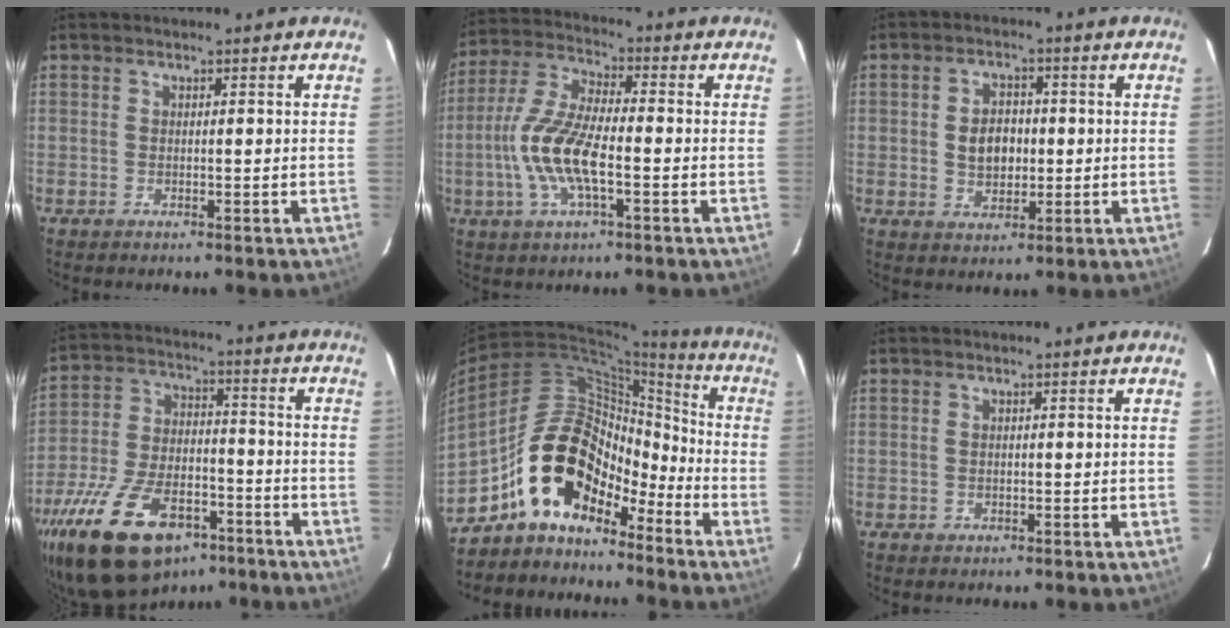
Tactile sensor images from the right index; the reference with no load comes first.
{"total": 12.6, "force": [-2.9, 4.0, 11.6], "torque": [-0.249, 0.000, -0.062]}
{"total": 5.7, "force": [0.0, 3.9, 4.1], "torque": [-0.075, 0.008, 0.005]}
{"total": 23.7, "force": [-15.2, 11.8, 13.9], "torque": [-0.289, -0.021, -0.242]}
{"total": 14.4, "force": [-10.3, 7.6, 6.6], "torque": [-0.107, 0.041, -0.181]}
{"total": 0.0}